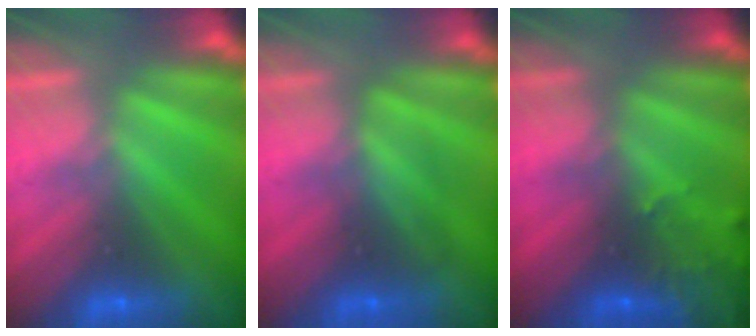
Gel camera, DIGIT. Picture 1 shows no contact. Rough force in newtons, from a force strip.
{"total": 2.4}
{"total": 7.0}